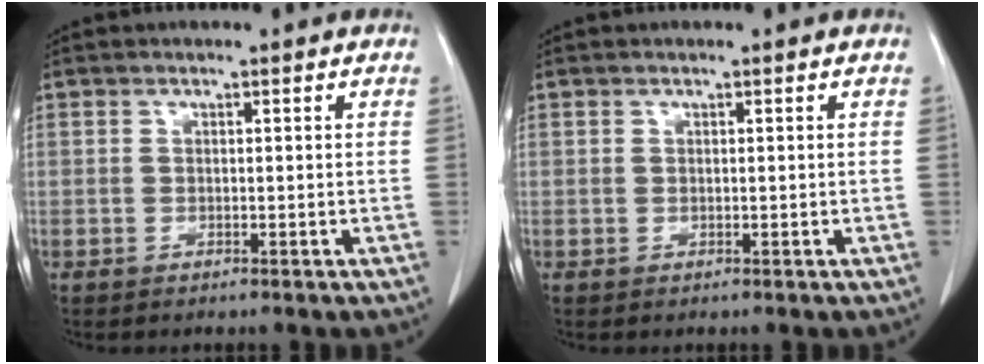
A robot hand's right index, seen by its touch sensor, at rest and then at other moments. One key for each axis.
{"total": 0.0}